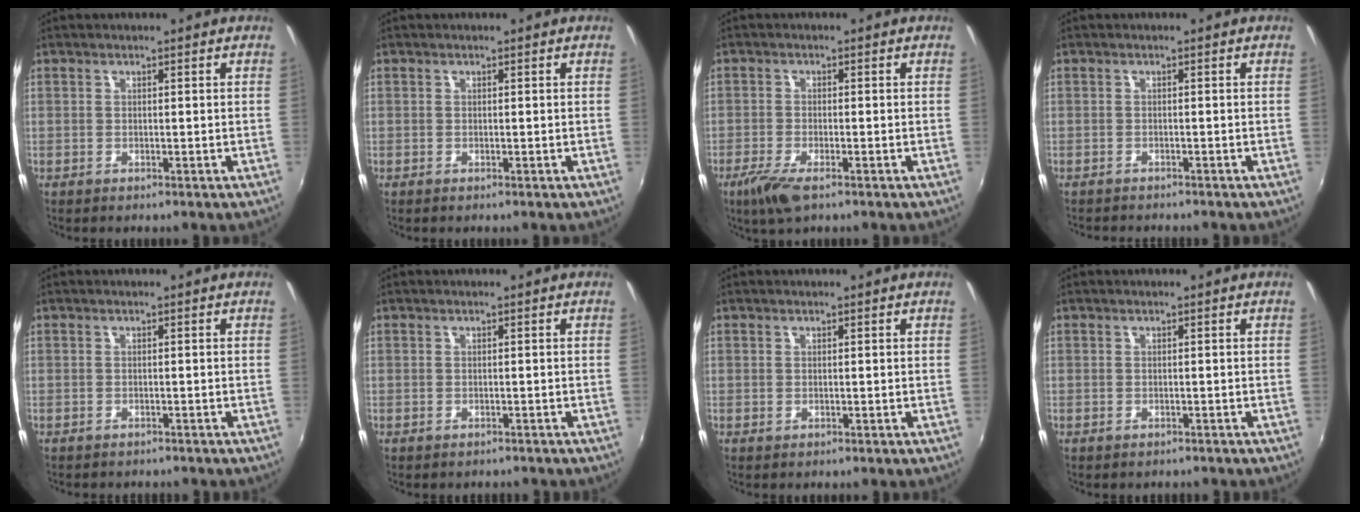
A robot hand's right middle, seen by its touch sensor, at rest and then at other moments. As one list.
[{"total": 0.0}, {"total": 5.5, "force": [-3.5, 1.4, 4.0], "torque": [-0.097, -0.018, -0.067]}, {"total": 2.8, "force": [-2.6, 0.5, 0.6], "torque": [-0.023, -0.016, -0.043]}, {"total": 1.8, "force": [-1.6, 0.6, 0.4], "torque": [-0.014, -0.010, -0.022]}, {"total": 1.3, "force": [-1.1, 0.5, 0.3], "torque": [-0.011, -0.005, -0.014]}, {"total": 0.0}, {"total": 1.0, "force": [-0.9, 0.5, 0.2], "torque": [-0.010, -0.003, -0.010]}]